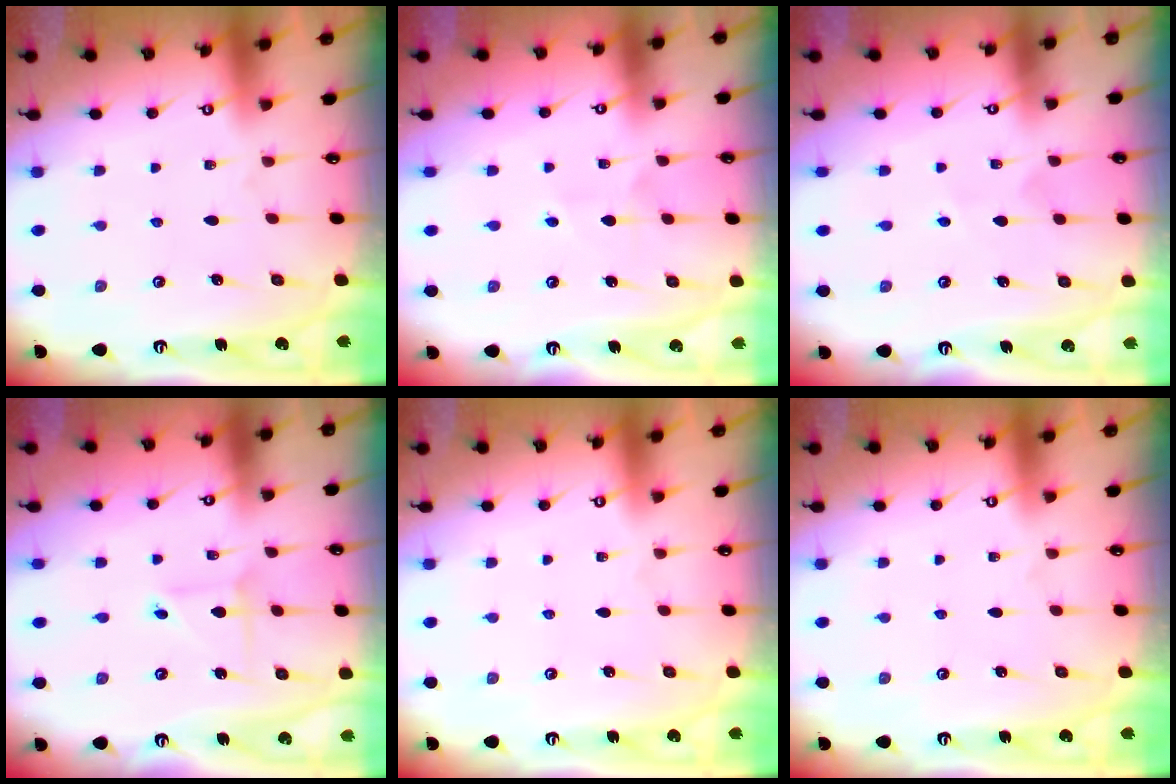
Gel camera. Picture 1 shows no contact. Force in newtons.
{"total": 4.3, "press": 4.3, "slide": 0.5}
{"total": 1.8, "press": 1.8, "slide": 0.4}
{"total": 2.8, "press": 2.8, "slide": 0.3}
{"total": 0.0}
{"total": 0.0}